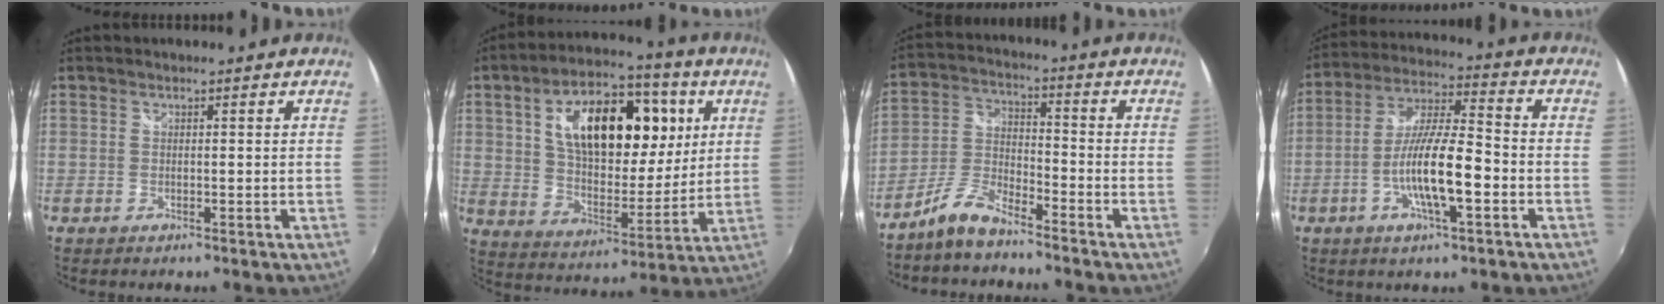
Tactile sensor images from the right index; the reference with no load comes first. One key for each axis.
{"total": 22.2, "fx": 6.7, "fy": 11.7, "fz": 17.6, "tx": -0.304, "ty": 0.024, "tz": 0.111}
{"total": 7.4, "fx": -6.1, "fy": 1.8, "fz": 3.7, "tx": -0.091, "ty": 0.016, "tz": -0.126}
{"total": 12.5, "fx": -4.1, "fy": 2.4, "fz": 11.5, "tx": -0.223, "ty": -0.003, "tz": -0.076}